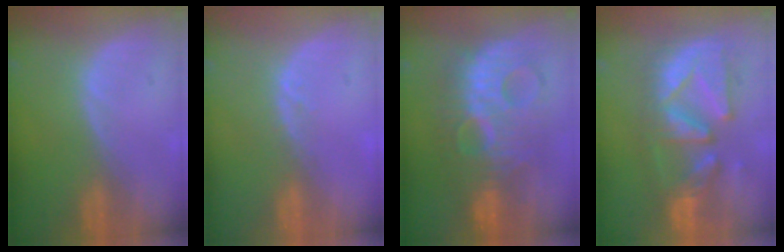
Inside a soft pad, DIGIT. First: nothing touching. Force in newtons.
{"total": 1.3, "press": 1.2, "slide": 0.6}
{"total": 10.9, "press": 10.9, "slide": 0.5}
{"total": 11.8, "press": 11.0, "slide": 4.5}